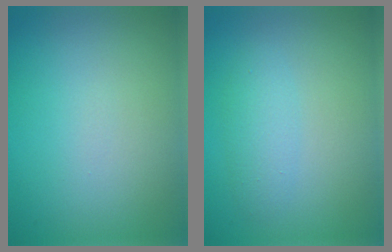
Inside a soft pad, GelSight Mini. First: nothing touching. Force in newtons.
{"total": 1.8, "press": 1.8, "slide": 0.0}